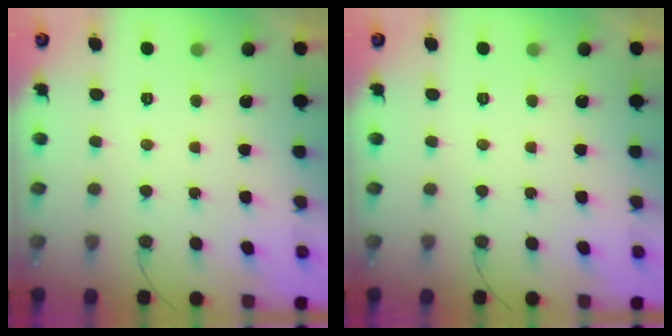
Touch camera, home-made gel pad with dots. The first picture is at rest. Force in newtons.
{"total": 0.0}